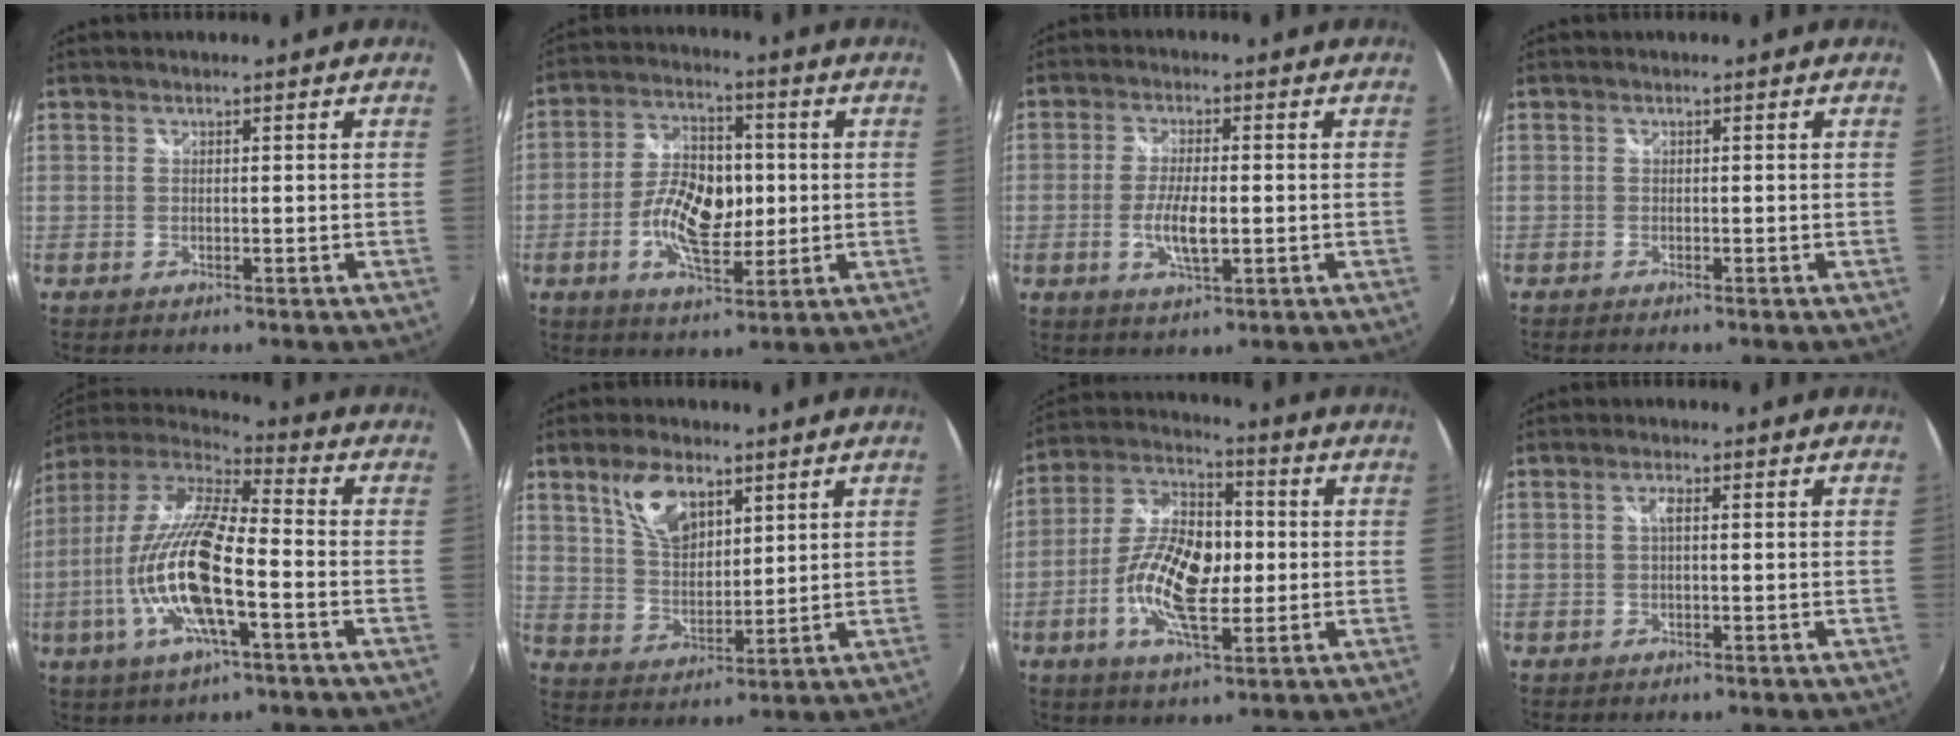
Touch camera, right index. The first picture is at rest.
{"total": 11.3, "force": [-1.3, 6.1, 9.5], "torque": [-0.186, 0.008, -0.022]}
{"total": 6.4, "force": [-1.3, 1.9, 5.9], "torque": [-0.119, -0.005, -0.024]}
{"total": 0.9, "force": [-0.9, 0.3, 0.3], "torque": [-0.010, -0.006, -0.018]}
{"total": 19.2, "force": [-5.2, 4.7, 17.9], "torque": [-0.349, -0.019, -0.105]}
{"total": 9.5, "force": [5.3, 4.9, 6.1], "torque": [-0.113, 0.012, 0.107]}
{"total": 14.4, "force": [-2.0, 6.4, 12.7], "torque": [-0.254, 0.008, -0.042]}
{"total": 1.5, "force": [0.1, 0.3, 1.5], "torque": [-0.027, 0.005, -0.001]}